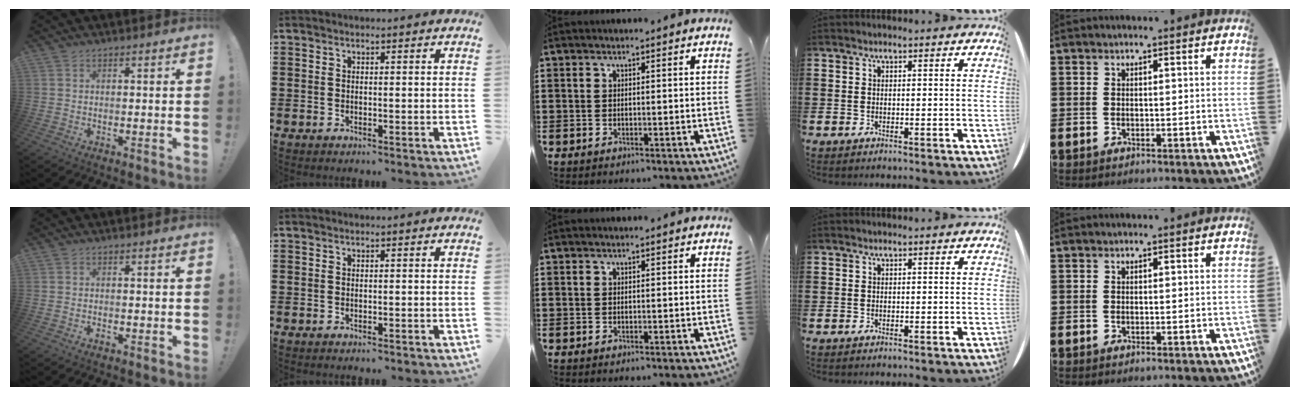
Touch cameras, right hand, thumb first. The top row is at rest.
{"thumb": {"total": 1.1, "force": [-1.0, 0.3, 0.1], "torque": [-0.007, 0.004, -0.016]}}